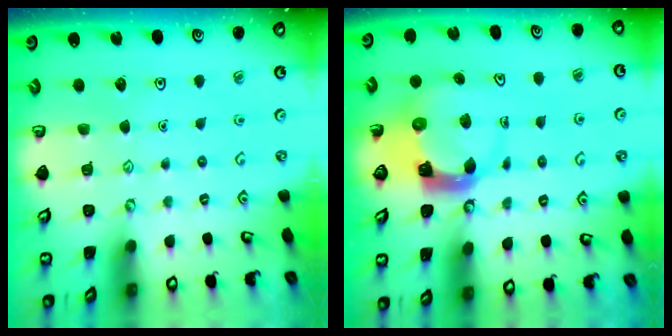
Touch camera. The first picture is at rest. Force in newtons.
{"total": 4.3, "press": 4.3, "slide": 0.5}